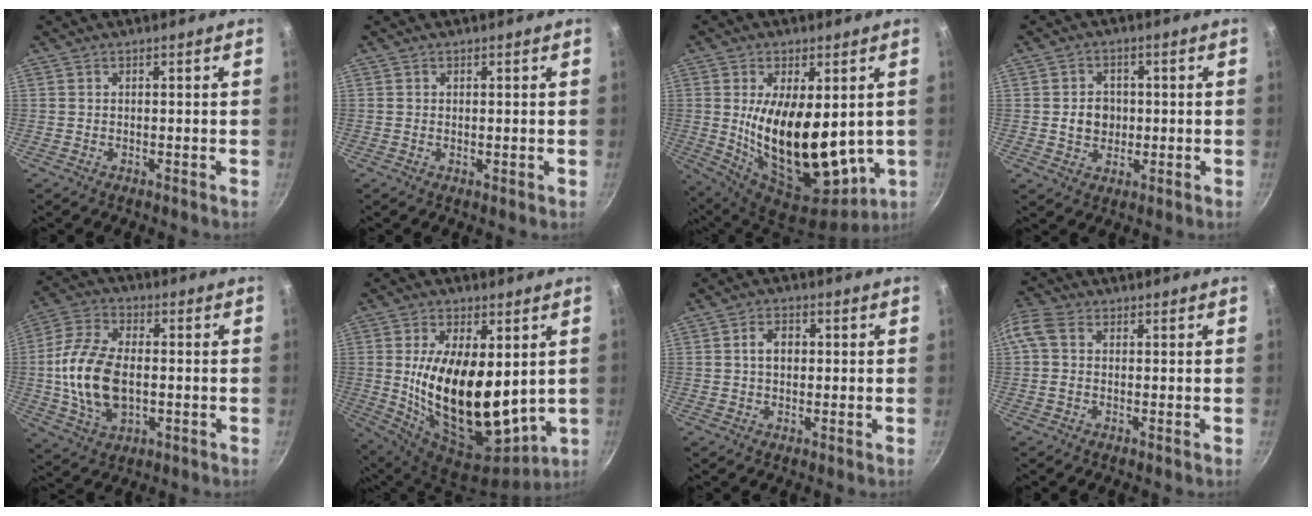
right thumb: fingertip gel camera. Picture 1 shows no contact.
{"total": 0.0}
{"total": 21.5, "force": [1.0, 10.9, 18.5], "torque": [-0.303, -0.037, 0.040]}
{"total": 5.4, "force": [0.0, 4.6, 2.8], "torque": [-0.024, 0.004, 0.000]}
{"total": 15.1, "force": [-1.0, 9.1, 12.1], "torque": [-0.233, 0.015, -0.023]}
{"total": 22.1, "force": [2.2, 11.4, 18.8], "torque": [-0.325, -0.039, 0.055]}
{"total": 3.9, "force": [0.4, 2.8, 2.7], "torque": [-0.031, 0.011, 0.003]}
{"total": 6.4, "force": [0.9, 4.7, 4.3], "torque": [-0.103, 0.020, 0.005]}